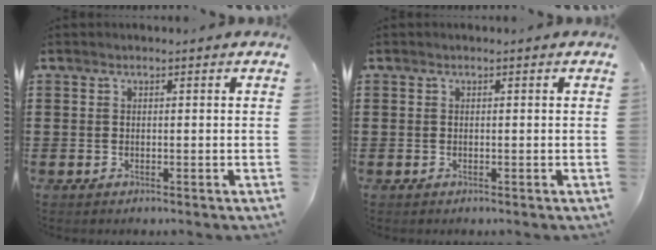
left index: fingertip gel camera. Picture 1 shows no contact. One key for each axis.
{"total": 0.0}